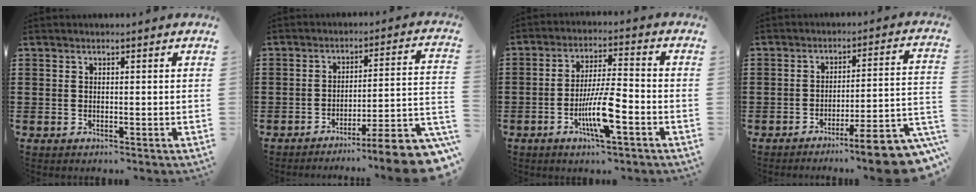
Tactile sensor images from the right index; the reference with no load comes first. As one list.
[{"total": 7.8, "force": [-6.3, -0.1, 4.6], "torque": [-0.066, -0.006, -0.122]}, {"total": 8.6, "force": [-3.3, 1.6, 7.8], "torque": [-0.151, -0.007, -0.062]}, {"total": 8.8, "force": [-7.0, 0.4, 5.3], "torque": [-0.076, 0.001, -0.130]}]